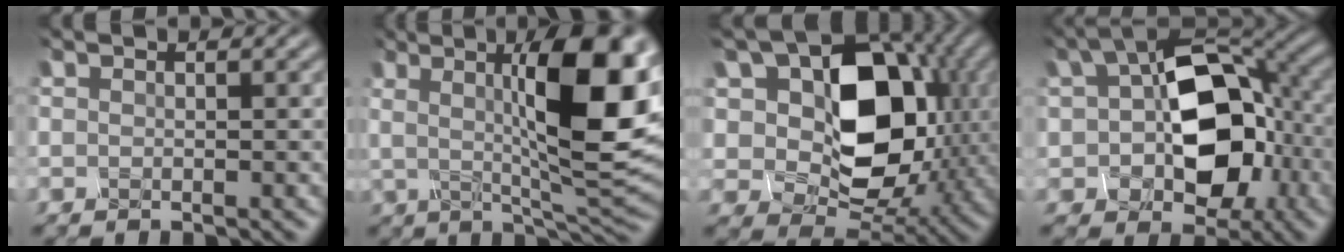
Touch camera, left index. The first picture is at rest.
{"total": 12.0, "force": [1.0, 3.1, 11.6], "torque": [-0.167, -0.001, 0.012]}
{"total": 13.0, "force": [1.4, 9.2, 9.2], "torque": [-0.140, -0.005, 0.021]}
{"total": 11.9, "force": [-0.9, 7.6, 9.1], "torque": [-0.134, 0.000, -0.017]}